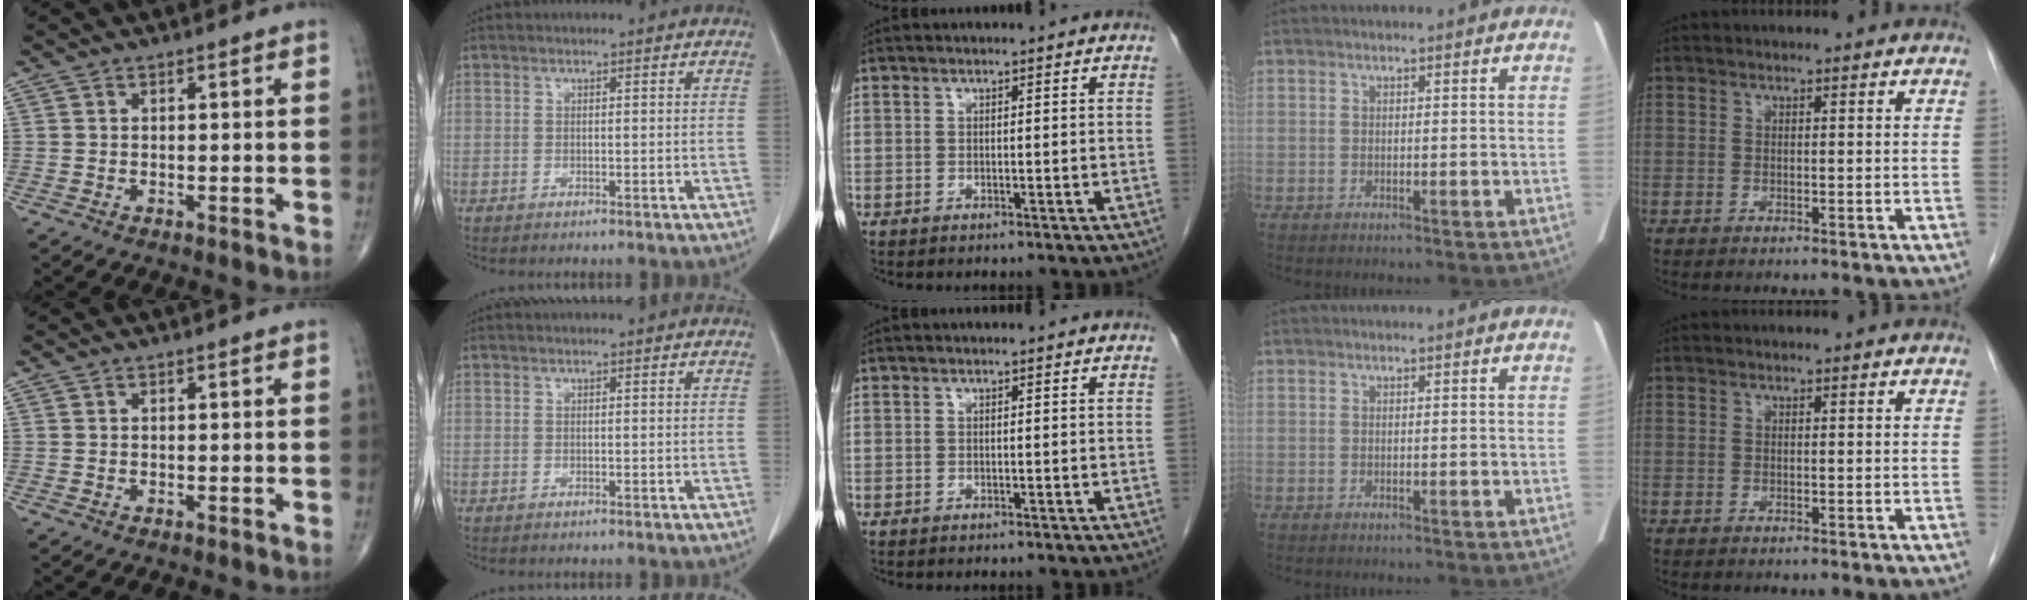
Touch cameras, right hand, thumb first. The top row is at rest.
{}